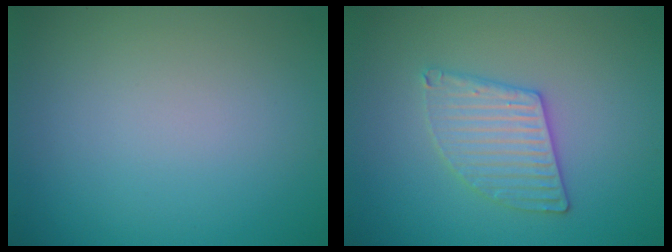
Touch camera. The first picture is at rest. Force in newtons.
{"total": 3.0, "press": 3.0, "slide": 0.4}